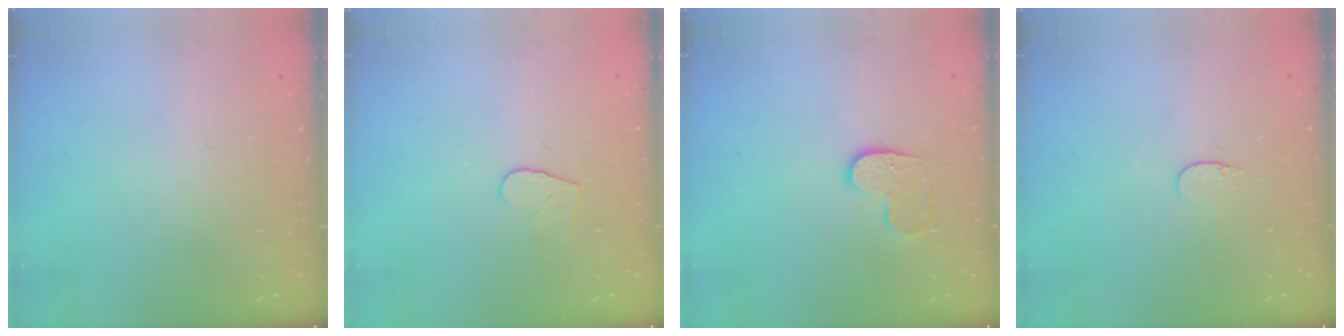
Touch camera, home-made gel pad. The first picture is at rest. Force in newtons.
{"total": 4.7, "press": 4.7, "slide": 0.4}
{"total": 7.0, "press": 7.0, "slide": 0.2}
{"total": 3.2, "press": 3.1, "slide": 0.4}